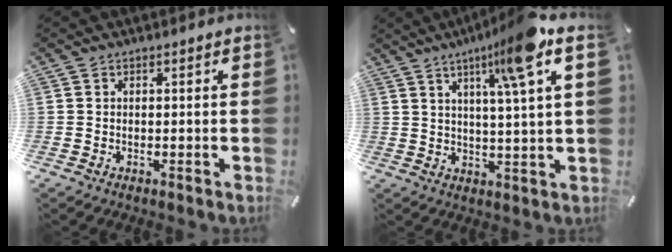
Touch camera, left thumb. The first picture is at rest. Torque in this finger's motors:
{"motor_torque": [0.68, 0.16, 1.42, -1.35, 0.48]}